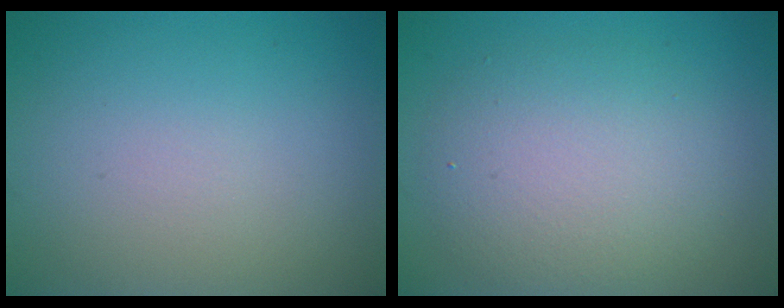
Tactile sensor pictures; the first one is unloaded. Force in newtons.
{"total": 5.5, "press": 5.5, "slide": 0.6}